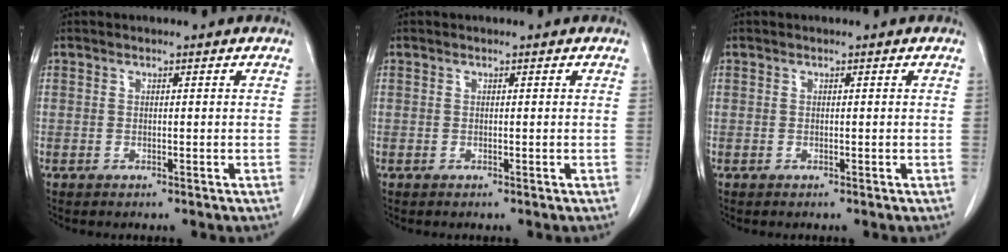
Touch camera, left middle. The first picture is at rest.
{"total": 0.0}
{"total": 0.0}